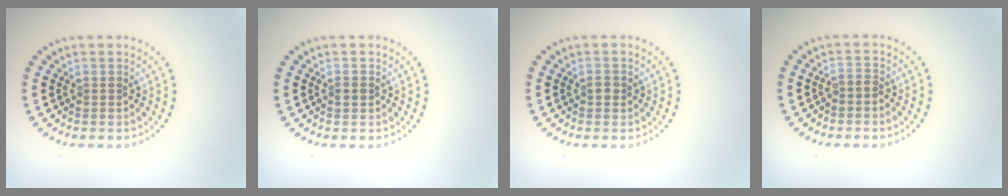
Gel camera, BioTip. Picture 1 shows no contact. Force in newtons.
{"total": 1.2, "press": 1.2, "slide": 0.2}
{"total": 0.9, "press": 0.8, "slide": 0.1}
{"total": 1.0, "press": 0.7, "slide": 0.6}